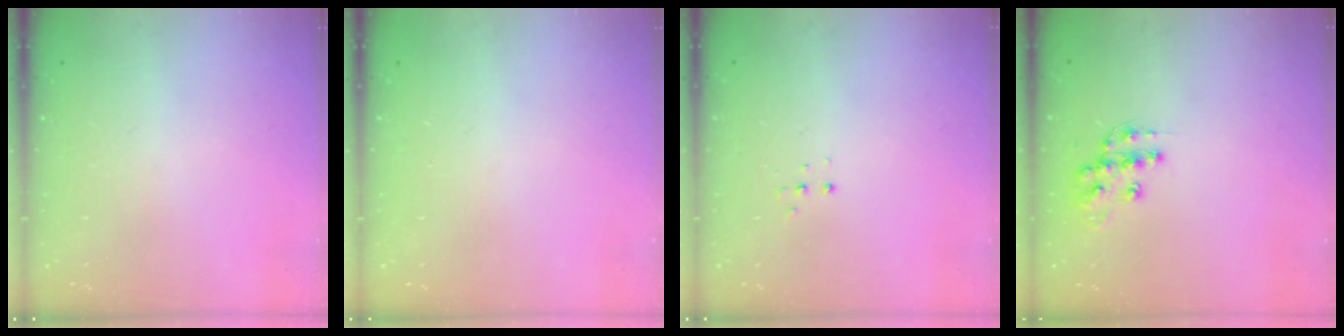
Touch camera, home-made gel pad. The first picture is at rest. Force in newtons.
{"total": 0.0}
{"total": 3.6, "press": 3.5, "slide": 0.8}
{"total": 10.6, "press": 10.6, "slide": 0.6}